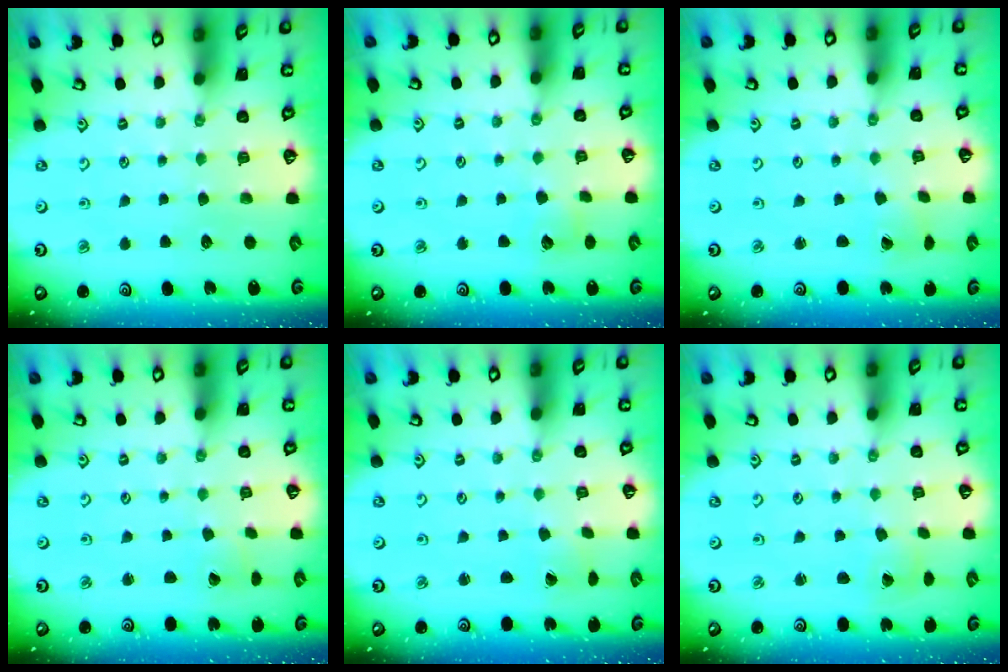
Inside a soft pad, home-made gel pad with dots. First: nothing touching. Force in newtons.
{"total": 3.4, "press": 3.4, "slide": 0.4}
{"total": 1.6, "press": 1.5, "slide": 0.3}
{"total": 1.8, "press": 1.7, "slide": 0.1}
{"total": 0.6, "press": 0.5, "slide": 0.2}
{"total": 2.1, "press": 2.1, "slide": 0.1}